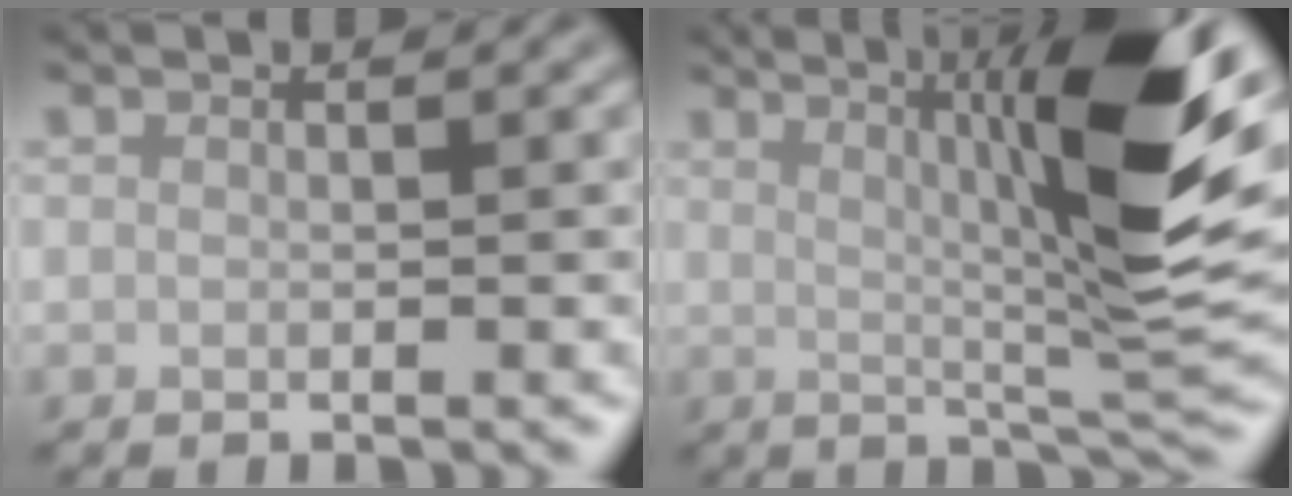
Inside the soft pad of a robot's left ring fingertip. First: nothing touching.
{"total": 12.4, "force": [3.2, 2.1, 11.8], "torque": [-0.153, 0.008, 0.047]}